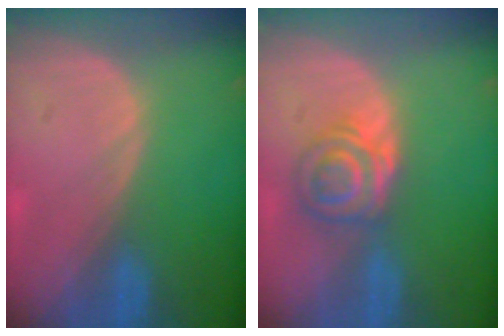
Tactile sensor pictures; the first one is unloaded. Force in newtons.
{"total": 5.5, "press": 5.3, "slide": 1.8}